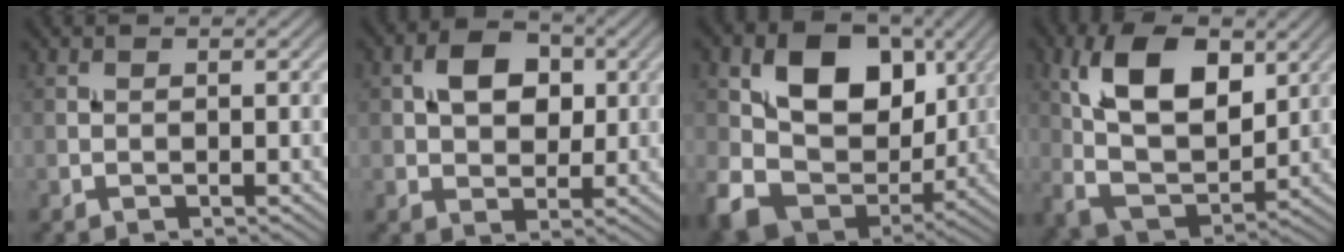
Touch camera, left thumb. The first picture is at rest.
{"total": 5.8, "force": [1.1, 4.4, 3.6], "torque": [-0.063, 0.005, 0.012]}
{"total": 12.9, "force": [2.5, 9.7, 8.2], "torque": [-0.156, -0.011, 0.045]}
{"total": 12.7, "force": [4.2, 7.2, 9.5], "torque": [-0.193, 0.003, 0.080]}